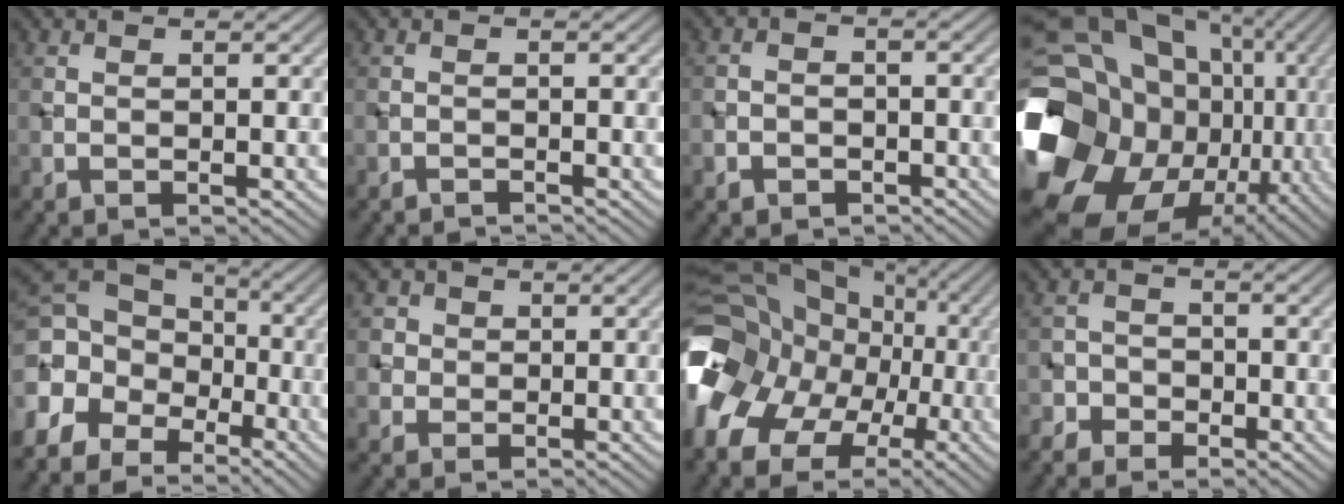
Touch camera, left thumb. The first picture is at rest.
{"total": 0.9, "force": [-0.9, 0.0, 0.1], "torque": [0.001, 0.000, -0.020]}
{"total": 2.3, "force": [-1.5, 1.6, 0.7], "torque": [-0.007, 0.001, -0.034]}
{"total": 21.9, "force": [-2.5, 17.8, 12.6], "torque": [-0.303, -0.022, -0.028]}
{"total": 12.9, "force": [-4.2, 9.8, 7.3], "torque": [-0.165, -0.017, -0.089]}
{"total": 4.1, "force": [1.2, 3.7, 1.1], "torque": [-0.037, 0.004, 0.011]}
{"total": 16.3, "force": [-2.5, 13.2, 9.3], "torque": [-0.217, 0.001, -0.054]}
{"total": 4.0, "force": [-2.3, 3.1, 0.8], "torque": [-0.003, 0.003, -0.056]}